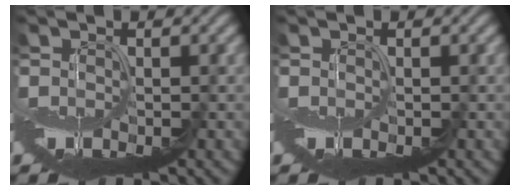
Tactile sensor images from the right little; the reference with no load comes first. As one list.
[{"total": 0.0}]